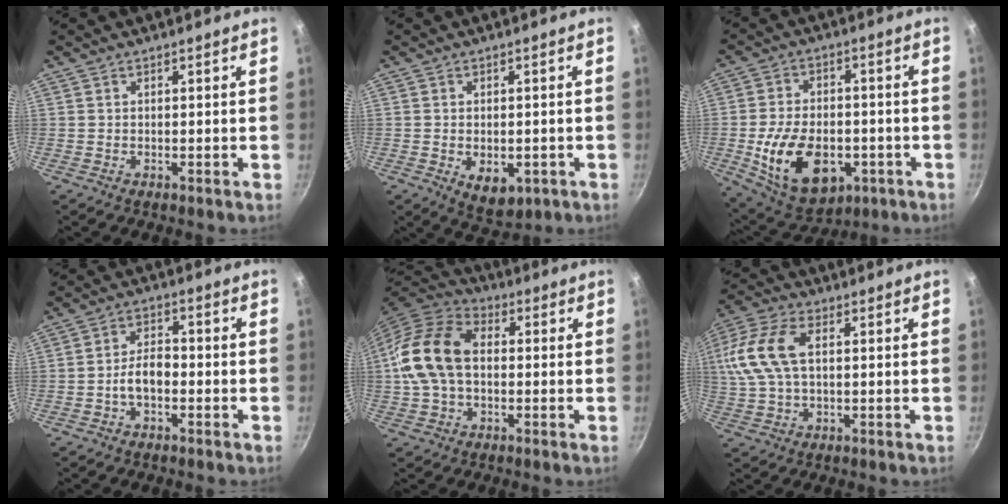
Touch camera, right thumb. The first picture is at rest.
{"total": 6.6, "force": [-1.8, 4.0, 4.9], "torque": [-0.056, -0.003, -0.014]}
{"total": 17.6, "force": [-4.7, 11.1, 12.8], "torque": [-0.202, 0.011, -0.060]}
{"total": 5.2, "force": [-1.8, 2.9, 4.0], "torque": [-0.058, 0.028, -0.035]}
{"total": 15.2, "force": [0.2, 10.3, 11.1], "torque": [-0.193, 0.032, -0.011]}
{"total": 15.6, "force": [3.0, 9.1, 12.3], "torque": [-0.266, 0.024, 0.047]}